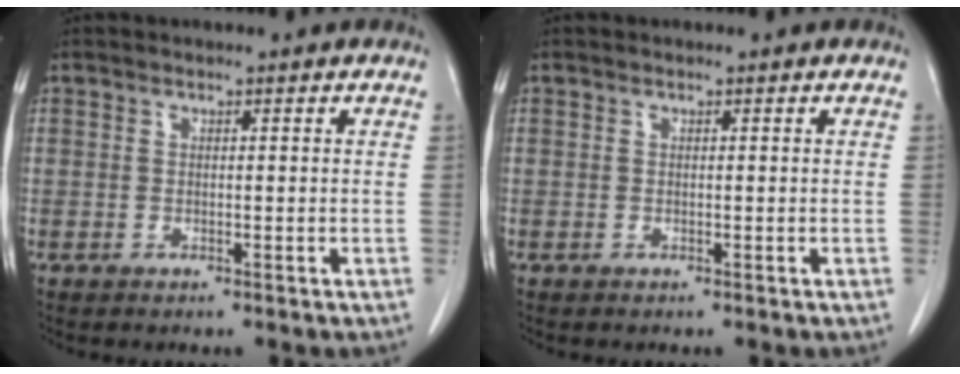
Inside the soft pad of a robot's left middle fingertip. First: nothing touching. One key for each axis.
{"total": 0.0}